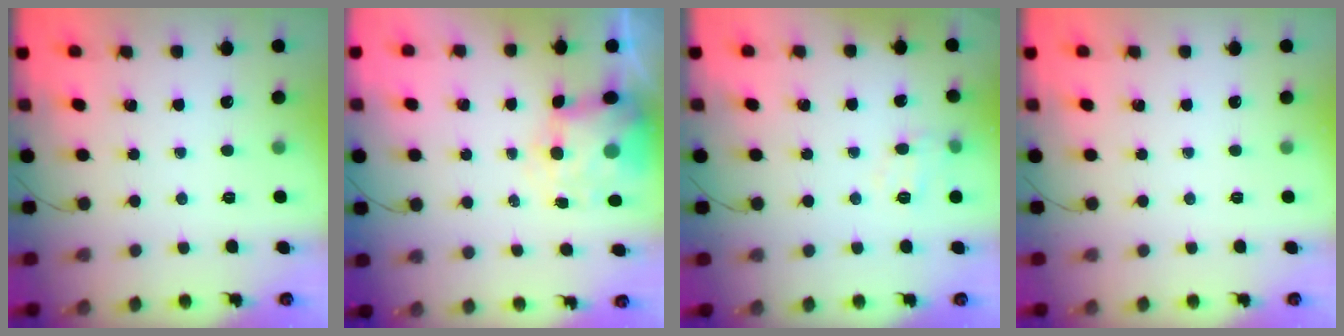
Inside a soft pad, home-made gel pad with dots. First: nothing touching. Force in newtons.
{"total": 6.2, "press": 6.1, "slide": 1.4}
{"total": 5.9, "press": 5.8, "slide": 1.1}
{"total": 0.0}